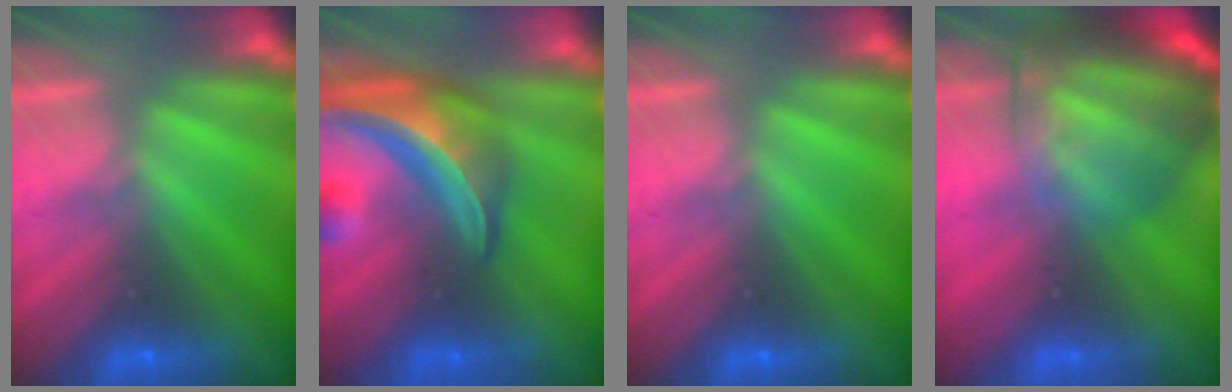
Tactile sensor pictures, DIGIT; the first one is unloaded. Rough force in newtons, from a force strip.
{"total": 9.6}
{"total": 0.0}
{"total": 7.2}